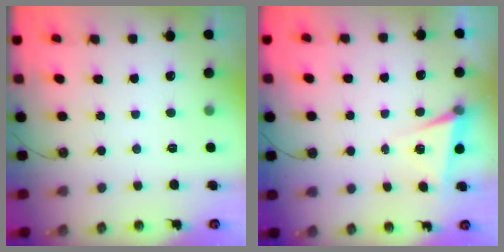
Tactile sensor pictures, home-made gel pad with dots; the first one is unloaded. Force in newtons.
{"total": 4.4, "press": 3.4, "slide": 2.9}